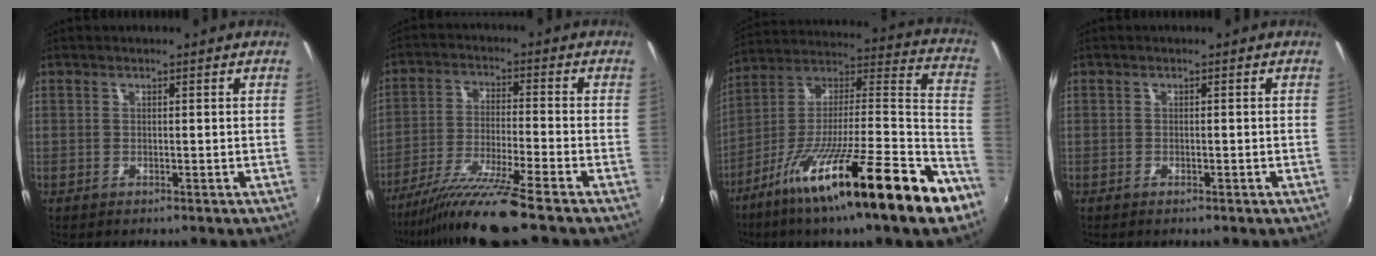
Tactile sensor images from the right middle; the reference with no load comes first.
{"total": 11.4, "force": [-9.5, -1.5, 6.2], "torque": [-0.126, -0.021, -0.170]}
{"total": 27.7, "force": [-15.9, 2.4, 22.5], "torque": [-0.321, -0.023, -0.268]}
{"total": 0.5, "force": [-0.4, 0.2, 0.2], "torque": [-0.004, -0.002, -0.009]}